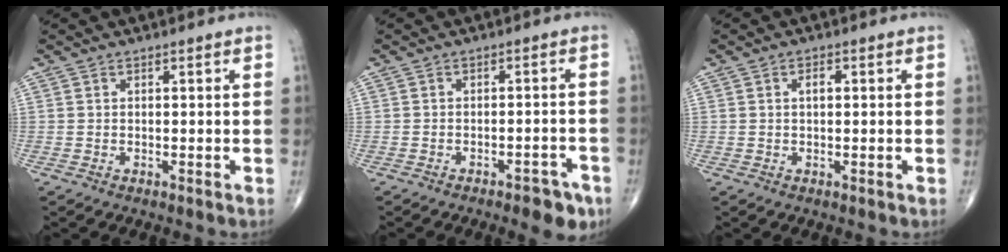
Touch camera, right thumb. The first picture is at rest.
{"total": 5.8, "force": [-3.9, 2.4, 3.5], "torque": [-0.030, 0.023, -0.047]}
{"total": 1.7, "force": [0.3, 0.9, 1.4], "torque": [-0.026, 0.005, 0.004]}